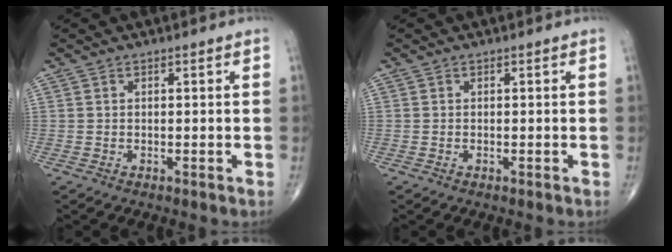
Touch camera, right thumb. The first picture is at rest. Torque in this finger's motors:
{"motor_torque": [0.13, 0.09, -0.10, -0.07, -0.02]}